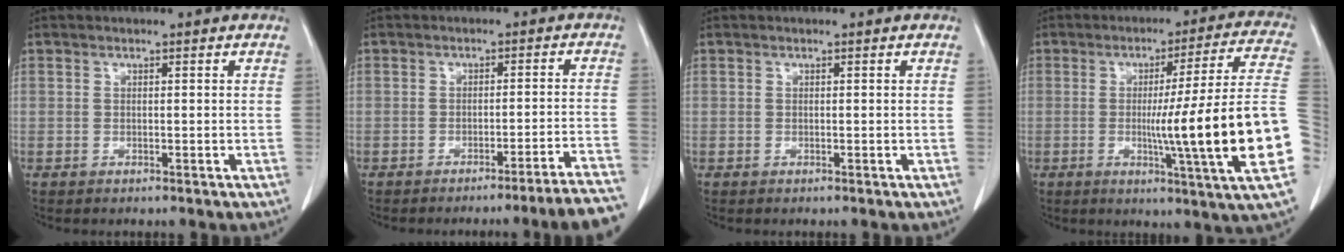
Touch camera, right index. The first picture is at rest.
{"total": 11.2, "force": [-10.2, -2.0, 4.2], "torque": [-0.016, -0.004, -0.129]}
{"total": 0.0}
{"total": 19.7, "force": [-3.3, -2.6, 19.2], "torque": [-0.215, -0.002, -0.057]}